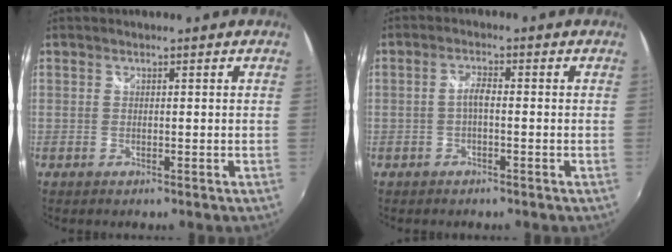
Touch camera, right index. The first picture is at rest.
{"total": 2.1, "force": [-0.7, 0.5, 1.9], "torque": [-0.040, 0.007, -0.014]}